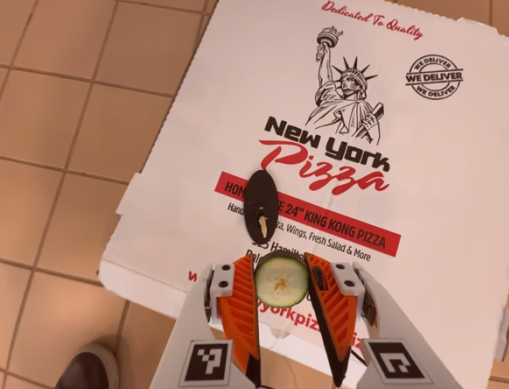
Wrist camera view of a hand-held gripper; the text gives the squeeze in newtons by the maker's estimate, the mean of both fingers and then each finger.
{"total": 8.0, "left": 8.0, "right": 8.1}